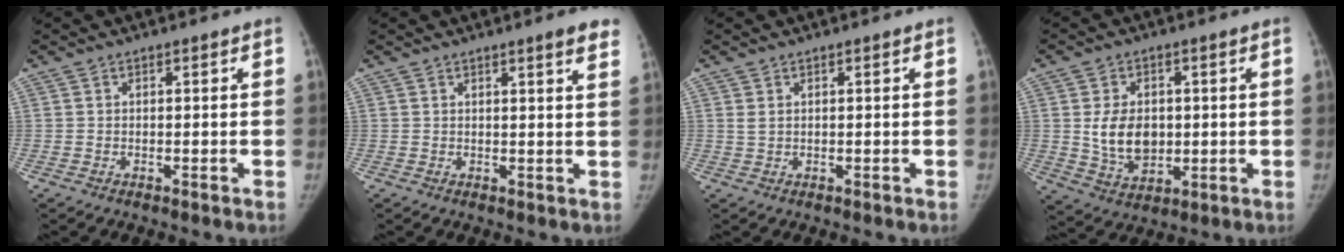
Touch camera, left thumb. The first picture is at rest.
{"total": 4.9, "force": [3.4, 0.3, 3.4], "torque": [-0.035, -0.010, 0.037]}
{"total": 1.0, "force": [0.5, 0.5, 0.7], "torque": [-0.015, 0.003, 0.015]}
{"total": 9.5, "force": [0.6, 6.8, 6.6], "torque": [-0.089, -0.012, 0.023]}